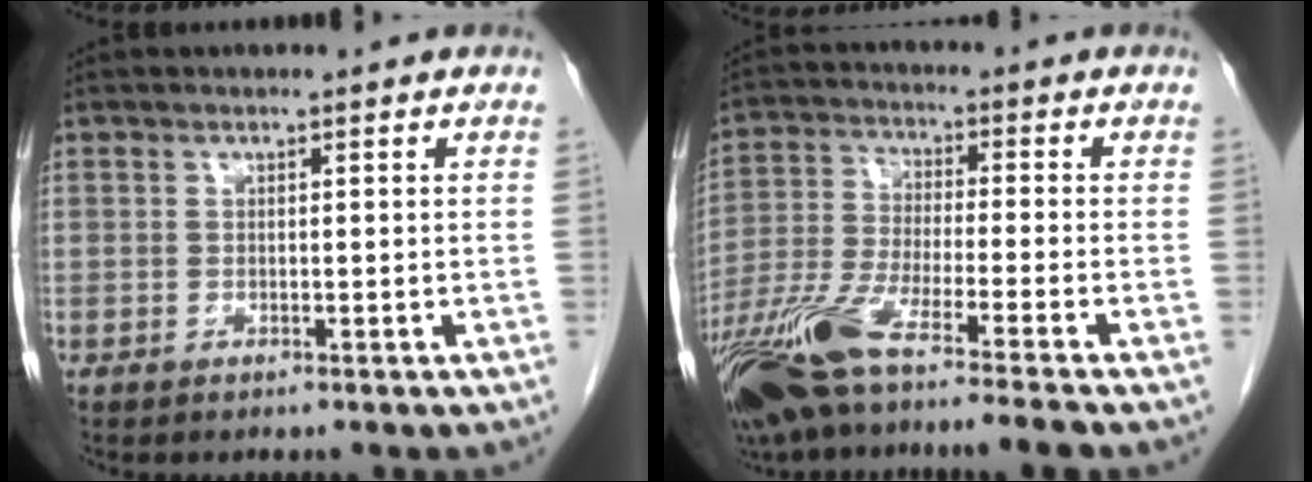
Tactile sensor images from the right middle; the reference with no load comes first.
{"total": 15.2, "force": [-11.1, -0.4, 10.4], "torque": [-0.218, -0.043, -0.202]}